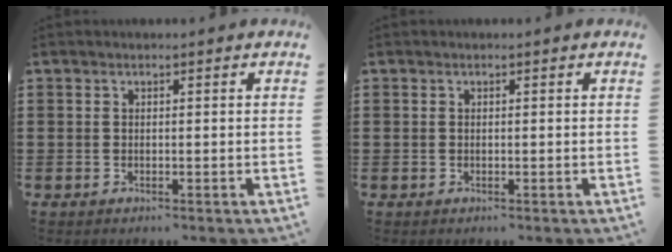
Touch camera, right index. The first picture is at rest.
{"total": 0.0}